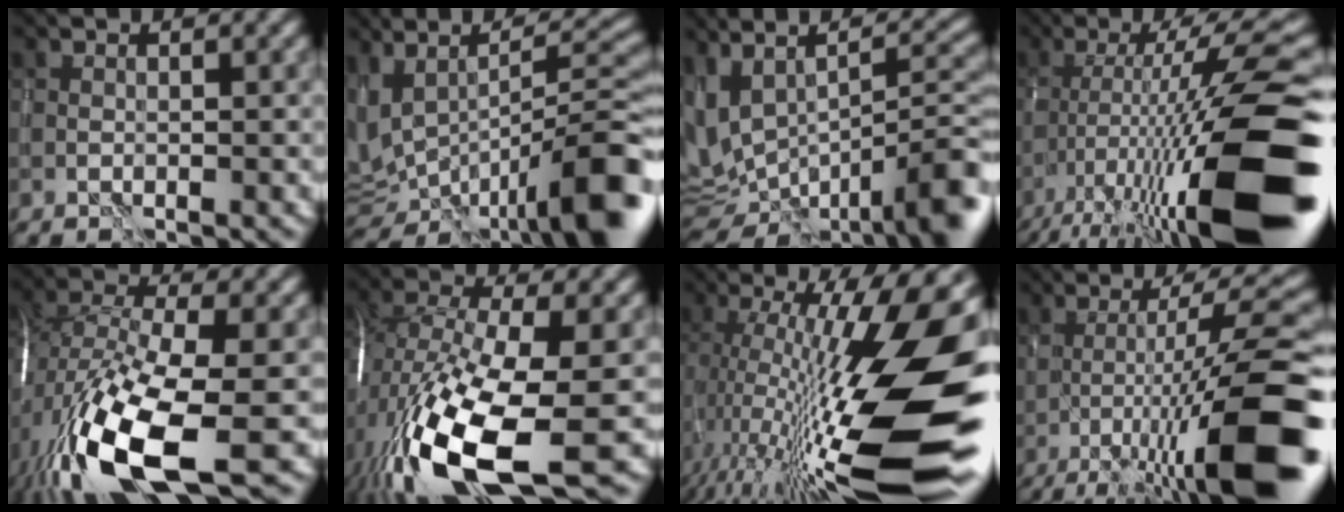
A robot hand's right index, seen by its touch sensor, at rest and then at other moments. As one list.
[{"total": 12.4, "force": [-3.5, 5.0, 10.8], "torque": [-0.183, -0.002, -0.043]}, {"total": 13.8, "force": [-4.2, 5.6, 11.9], "torque": [-0.205, -0.018, -0.031]}, {"total": 16.7, "force": [-5.9, 2.7, 15.4], "torque": [-0.242, 0.025, -0.092]}, {"total": 16.0, "force": [-6.2, 6.9, 13.0], "torque": [-0.280, -0.045, -0.105]}, {"total": 17.1, "force": [-5.6, 7.0, 14.6], "torque": [-0.305, -0.045, -0.090]}, {"total": 20.1, "force": [-3.3, 5.2, 19.1], "torque": [-0.304, 0.013, -0.061]}, {"total": 13.8, "force": [-5.3, 2.0, 12.6], "torque": [-0.192, 0.012, -0.079]}]